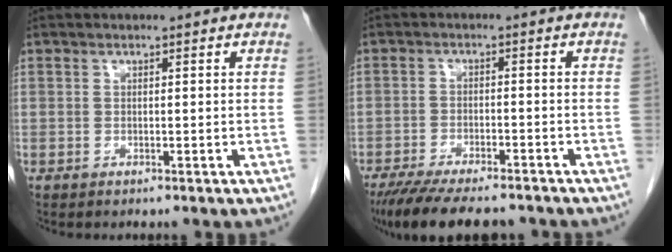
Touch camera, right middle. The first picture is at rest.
{"total": 13.4, "force": [-11.3, 3.1, 6.5], "torque": [-0.121, -0.021, -0.168]}